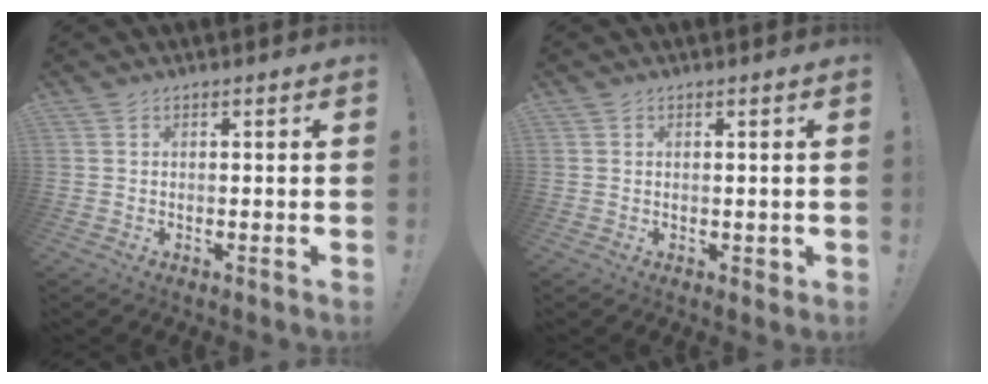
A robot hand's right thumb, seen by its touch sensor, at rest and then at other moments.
{"total": 1.6, "force": [0.3, 1.3, 0.9], "torque": [-0.003, 0.000, 0.004]}